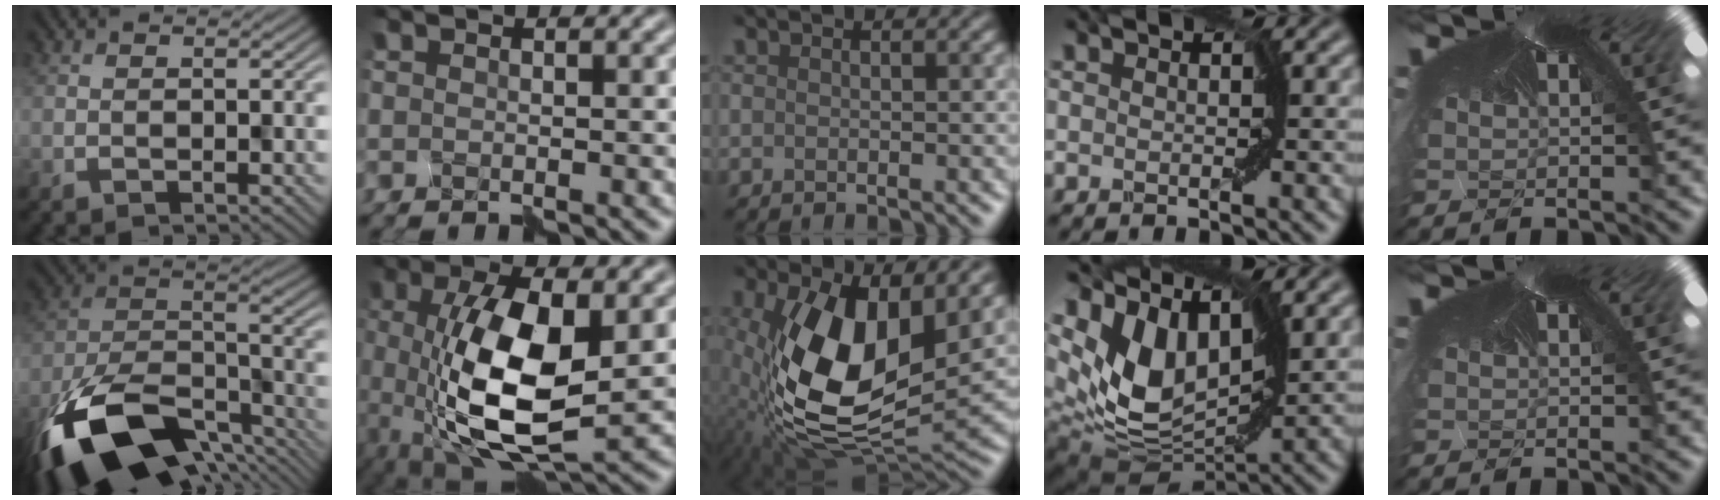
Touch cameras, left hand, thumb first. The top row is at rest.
{"thumb": {"total": 17.4, "force": [-11.2, 7.6, 10.9], "torque": [-0.230, -0.046, -0.175]}, "index": {"total": 10.8, "force": [-0.3, 4.4, 9.9], "torque": [-0.205, -0.011, 0.003]}, "middle": {"total": 12.8, "force": [1.2, 6.7, 10.8], "torque": [-0.229, -0.025, 0.022]}, "ring": {"total": 8.7, "force": [3.9, 5.1, 5.9], "torque": [-0.127, -0.008, 0.073]}}